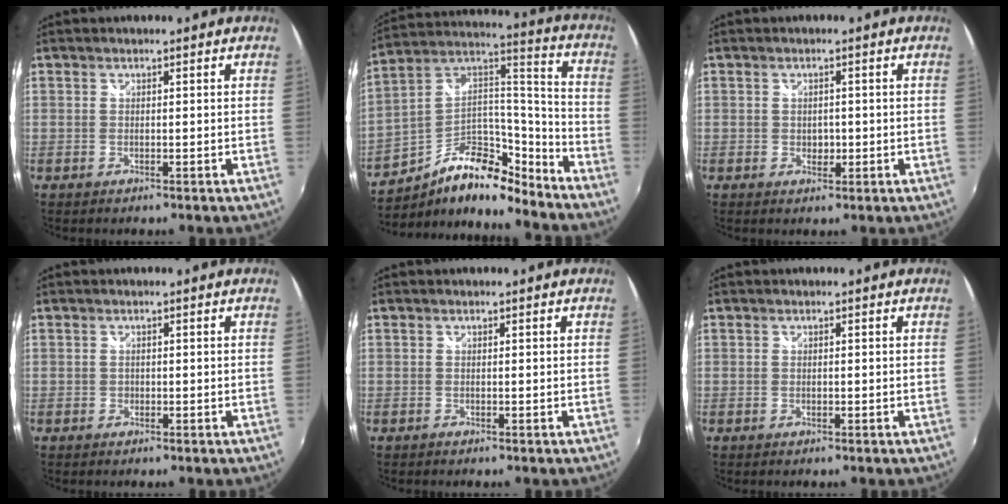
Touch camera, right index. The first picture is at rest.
{"total": 18.2, "force": [-12.1, 9.1, 10.1], "torque": [-0.203, 0.039, -0.199]}
{"total": 2.0, "force": [-0.3, 1.7, 0.9], "torque": [-0.013, -0.001, -0.004]}
{"total": 0.7, "force": [-0.3, 0.7, 0.1], "torque": [-0.001, -0.003, -0.005]}
{"total": 0.0}
{"total": 0.0}